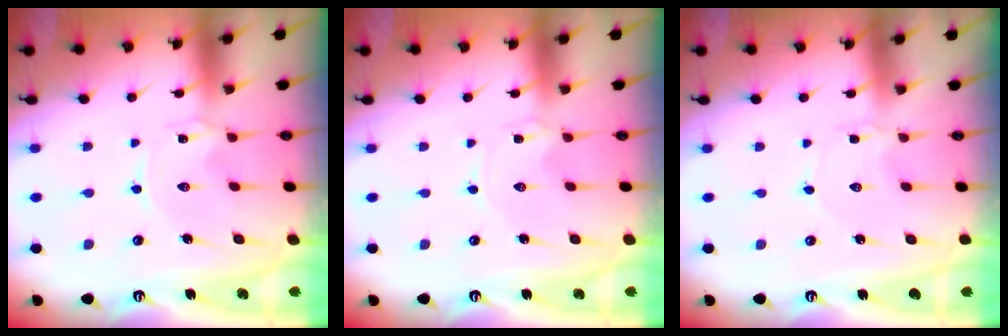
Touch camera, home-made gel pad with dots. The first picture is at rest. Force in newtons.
{"total": 0.0}
{"total": 1.8, "press": 1.7, "slide": 0.3}